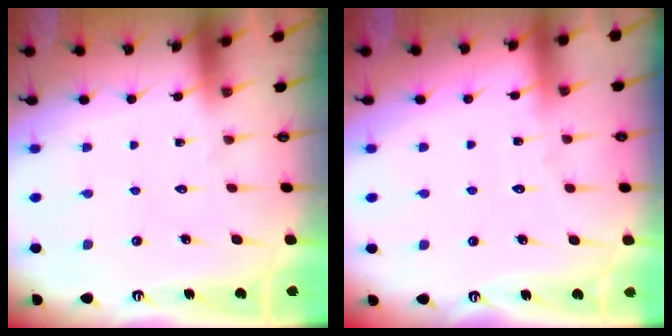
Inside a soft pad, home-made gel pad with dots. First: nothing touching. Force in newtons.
{"total": 2.1, "press": 2.1, "slide": 0.3}